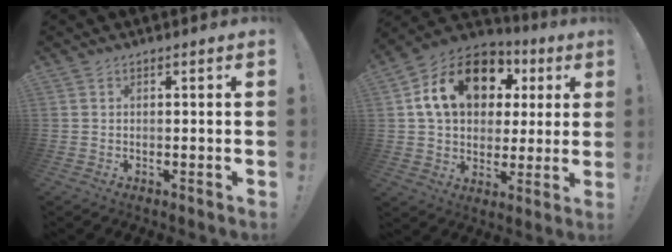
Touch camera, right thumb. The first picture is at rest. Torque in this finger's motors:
{"motor_torque": [1.36, 1.87, 1.12, 0.25, 0.53]}